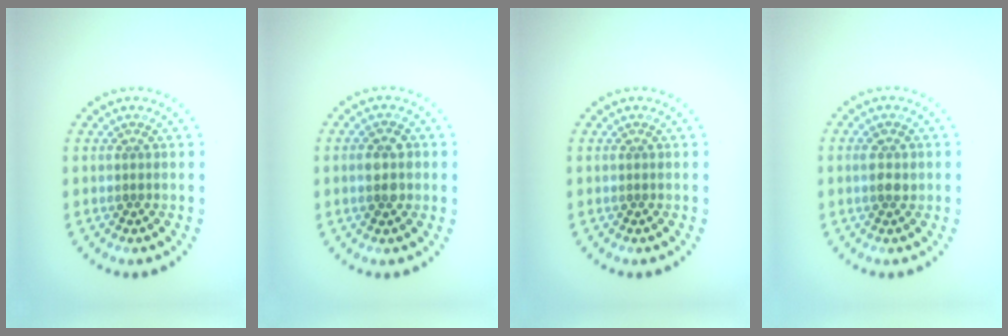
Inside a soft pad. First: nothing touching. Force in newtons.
{"total": 2.1, "press": 2.1, "slide": 0.2}
{"total": 0.0}
{"total": 1.7, "press": 1.7, "slide": 0.4}